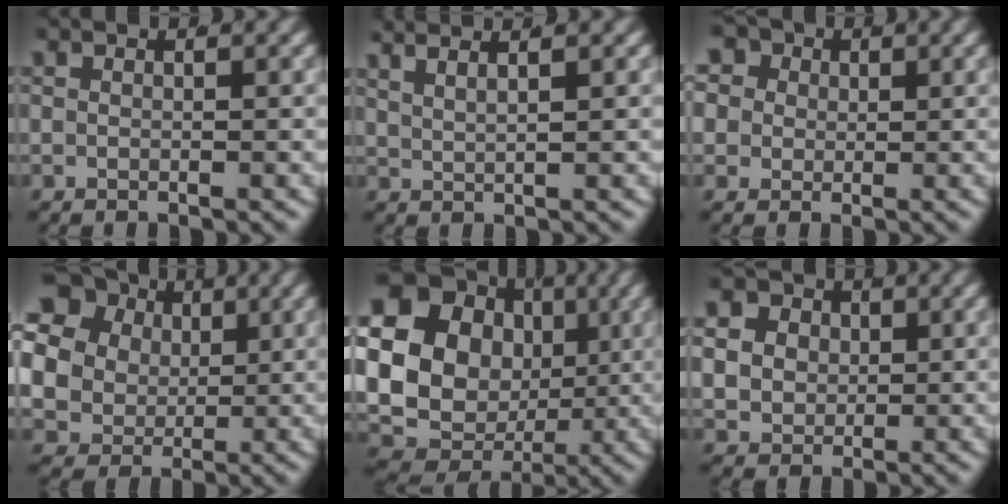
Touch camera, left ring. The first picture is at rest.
{"total": 4.1, "force": [3.1, 1.2, 2.4], "torque": [-0.037, 0.014, 0.052]}
{"total": 8.3, "force": [2.0, 7.3, 3.4], "torque": [-0.089, -0.004, 0.026]}
{"total": 14.1, "force": [2.7, 12.0, 6.8], "torque": [-0.174, -0.027, 0.044]}
{"total": 17.5, "force": [0.2, 14.4, 10.0], "torque": [-0.206, -0.040, 0.016]}
{"total": 8.1, "force": [1.2, 7.2, 3.5], "torque": [-0.085, -0.015, 0.020]}